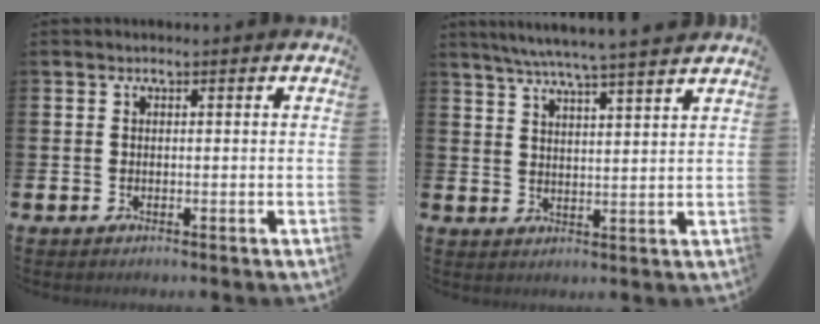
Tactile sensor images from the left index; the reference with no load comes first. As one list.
[{"total": 6.2, "force": [5.8, -0.7, 2.3], "torque": [-0.060, -0.032, 0.100]}]